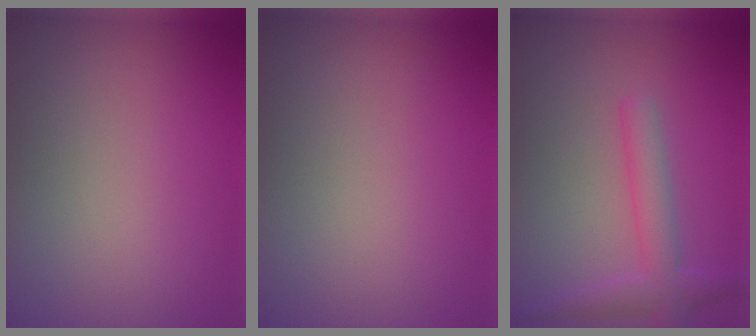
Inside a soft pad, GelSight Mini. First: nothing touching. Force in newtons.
{"total": 0.0}
{"total": 3.4, "press": 3.4, "slide": 0.2}